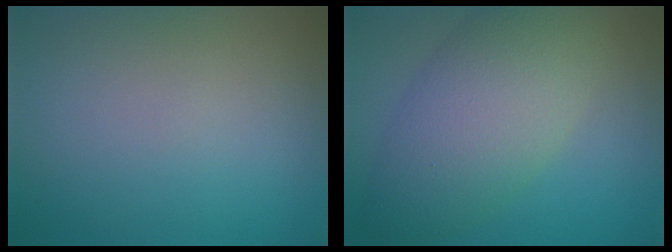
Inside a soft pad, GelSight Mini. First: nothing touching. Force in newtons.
{"total": 8.1, "press": 8.1, "slide": 0.4}